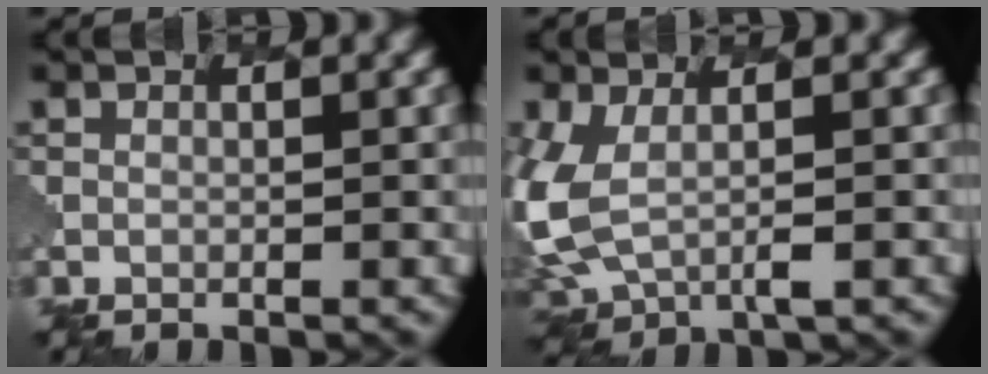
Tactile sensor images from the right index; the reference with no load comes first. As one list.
[{"total": 6.7, "force": [0.2, 4.0, 5.4], "torque": [-0.143, -0.014, 0.000]}]